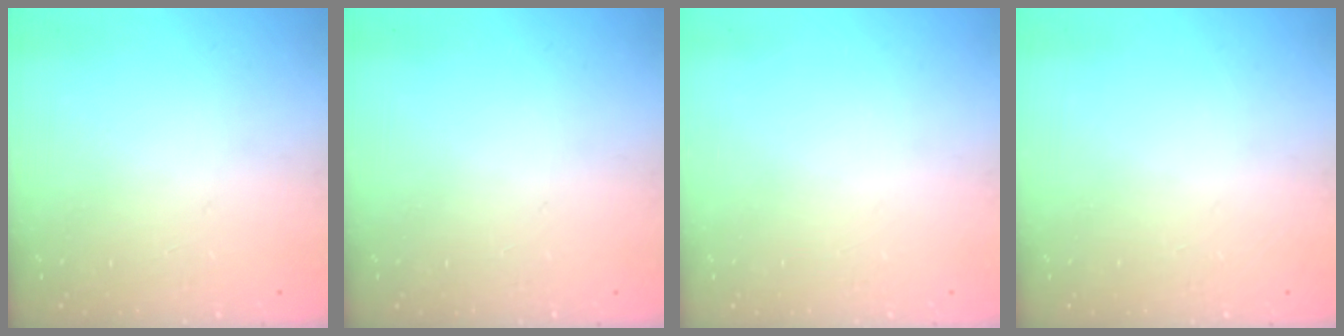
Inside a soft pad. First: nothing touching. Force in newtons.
{"total": 0.0}
{"total": 0.0}
{"total": 0.0}